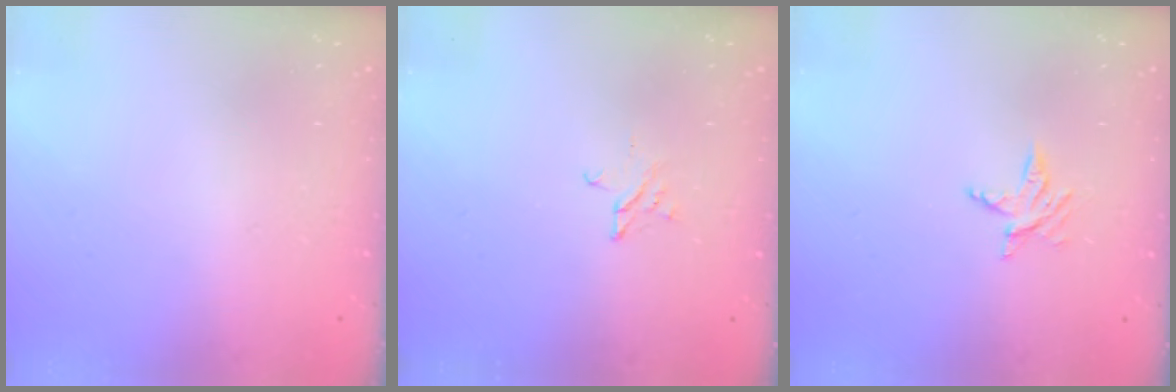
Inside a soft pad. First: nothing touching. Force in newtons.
{"total": 2.1, "press": 2.1, "slide": 0.2}
{"total": 3.4, "press": 3.3, "slide": 0.4}